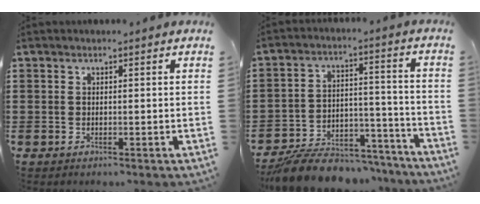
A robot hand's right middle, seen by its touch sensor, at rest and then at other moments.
{"total": 9.2, "force": [-8.5, 2.3, 2.6], "torque": [-0.039, 0.033, -0.160]}